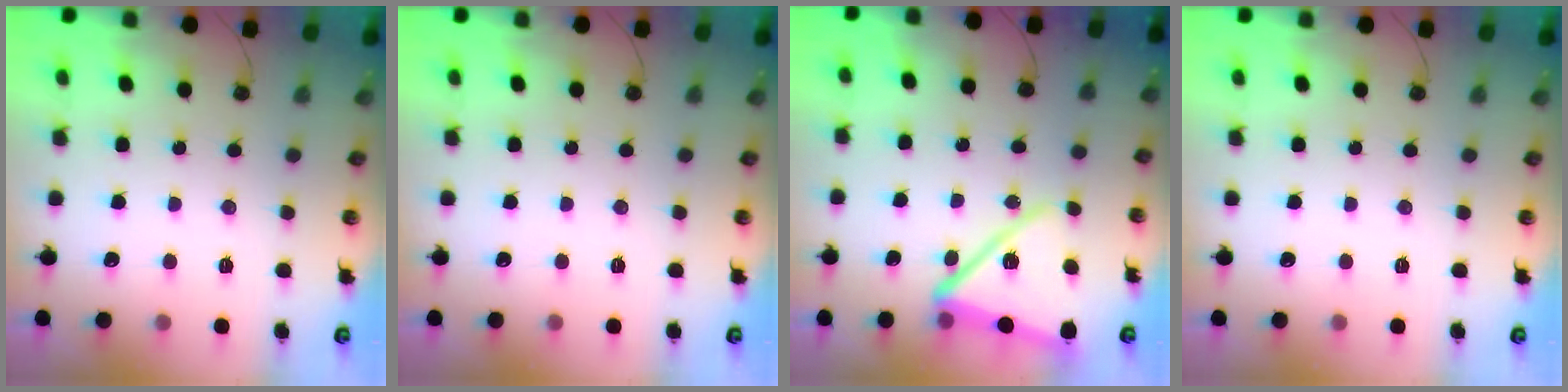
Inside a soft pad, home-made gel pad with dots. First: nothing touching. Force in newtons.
{"total": 0.0}
{"total": 15.1, "press": 15.0, "slide": 1.0}
{"total": 0.0}